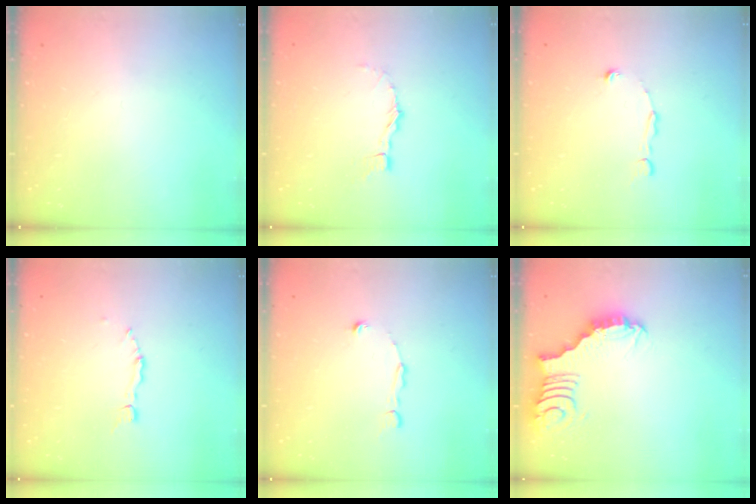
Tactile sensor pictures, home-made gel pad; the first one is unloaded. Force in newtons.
{"total": 1.6, "press": 1.6, "slide": 0.1}
{"total": 1.9, "press": 1.9, "slide": 0.2}
{"total": 2.7, "press": 2.7, "slide": 0.2}
{"total": 1.9, "press": 1.9, "slide": 0.2}
{"total": 2.4, "press": 2.4, "slide": 0.3}